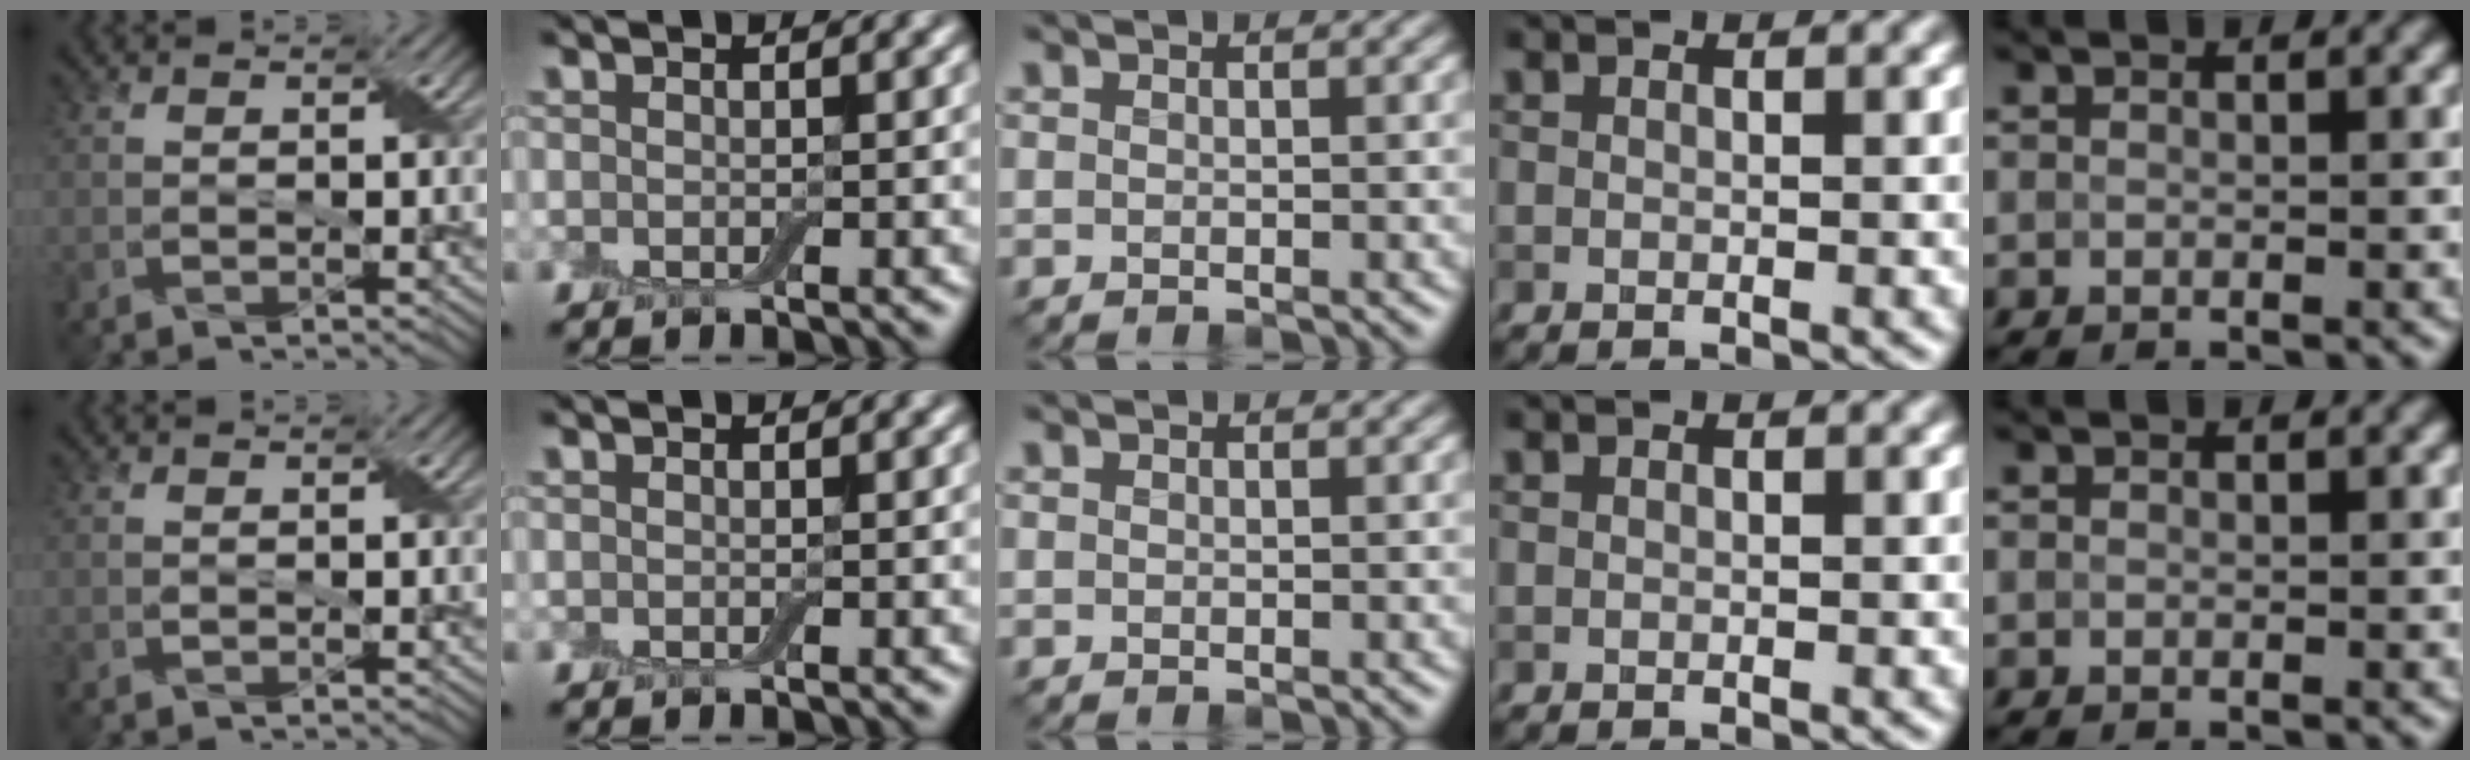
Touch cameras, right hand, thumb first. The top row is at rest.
{}